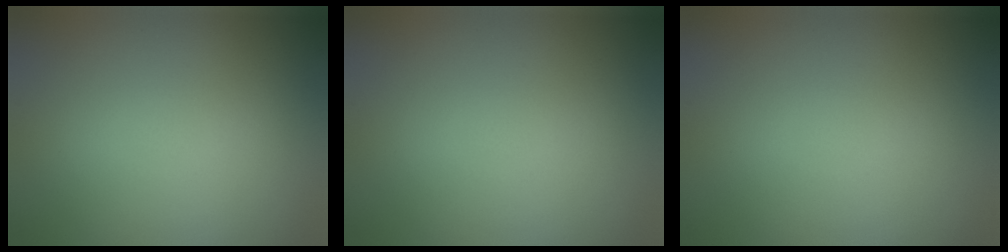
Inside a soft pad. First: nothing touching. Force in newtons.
{"total": 0.0}
{"total": 0.0}